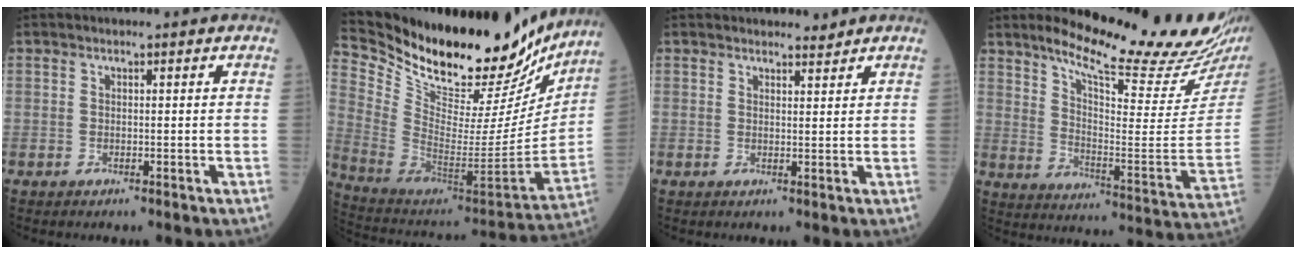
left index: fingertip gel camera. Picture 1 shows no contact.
{"total": 30.1, "force": [26.0, 7.1, 13.4], "torque": [-0.234, -0.062, 0.388]}
{"total": 1.7, "force": [1.7, 0.3, -0.1], "torque": [-0.003, -0.006, 0.025]}
{"total": 21.6, "force": [19.0, 1.2, 10.2], "torque": [-0.162, -0.085, 0.257]}